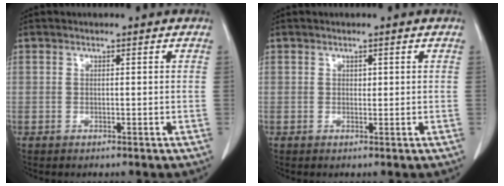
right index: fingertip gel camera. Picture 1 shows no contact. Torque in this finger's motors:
{"motor_torque": [0.04, -0.01, 0.02, -0.01]}